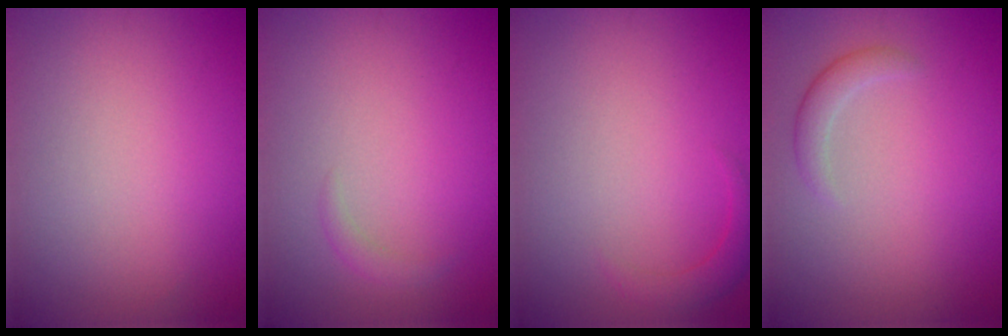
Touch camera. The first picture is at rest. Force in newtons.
{"total": 0.9, "press": 0.9, "slide": 0.1}
{"total": 1.6, "press": 1.6, "slide": 0.2}
{"total": 1.5, "press": 1.5, "slide": 0.1}